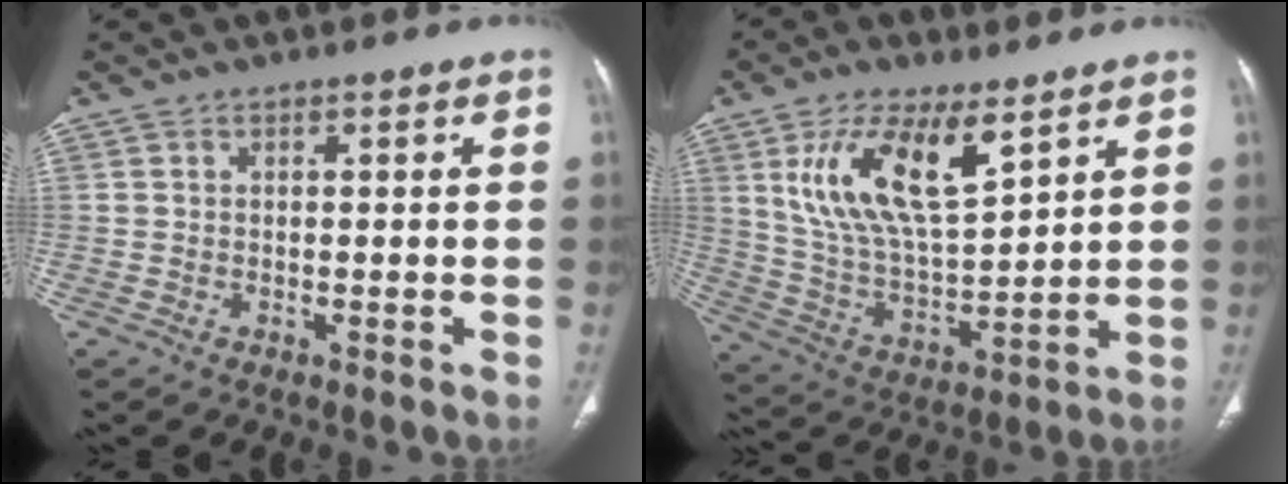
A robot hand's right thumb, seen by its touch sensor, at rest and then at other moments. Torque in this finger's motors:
{"motor_torque": [0.53, 0.78, 0.46, -0.21, 0.25]}